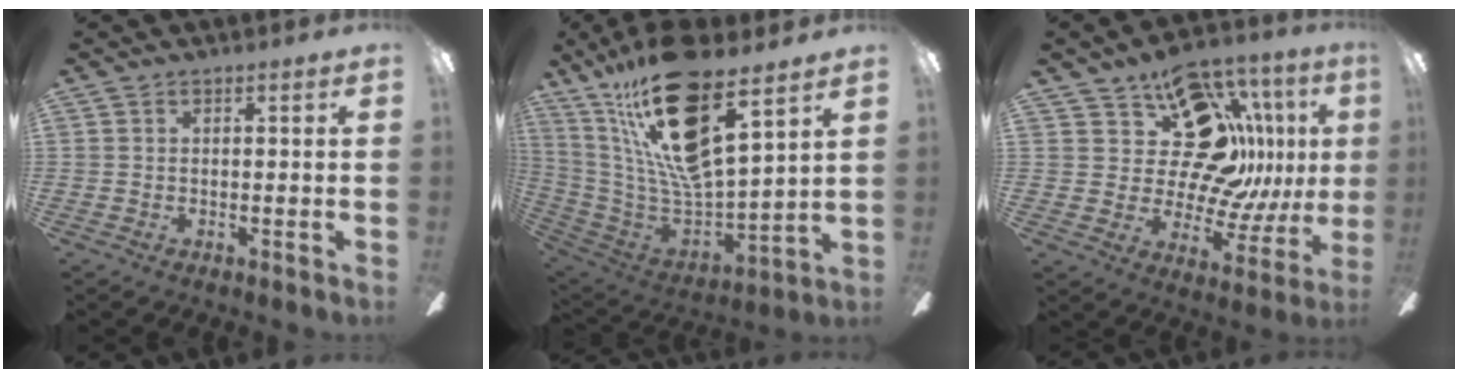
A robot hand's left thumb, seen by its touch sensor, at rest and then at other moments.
{"total": 23.6, "force": [14.1, 7.1, 17.6], "torque": [-0.343, -0.085, 0.238]}
{"total": 19.7, "force": [8.2, 12.5, 12.8], "torque": [-0.200, -0.054, 0.160]}